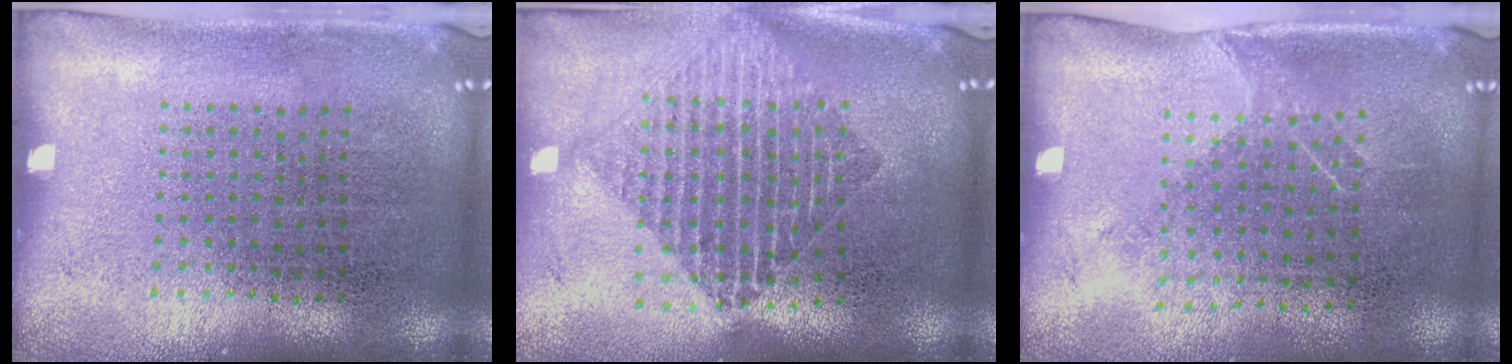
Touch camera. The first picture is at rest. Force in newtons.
{"total": 1.8, "press": 1.5, "slide": 1.0}
{"total": 1.1, "press": 0.8, "slide": 0.7}